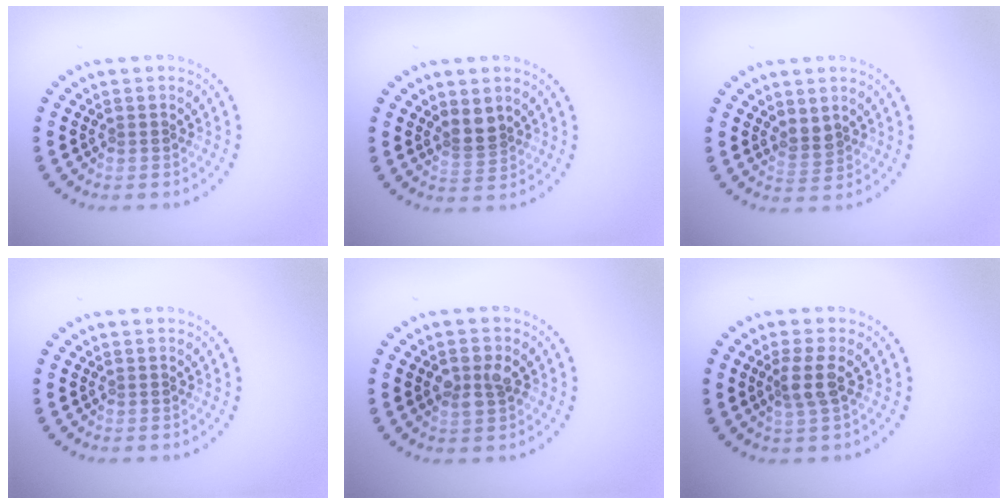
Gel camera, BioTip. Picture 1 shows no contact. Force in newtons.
{"total": 2.2, "press": 1.8, "slide": 1.3}
{"total": 1.5, "press": 1.3, "slide": 0.9}
{"total": 0.0}
{"total": 2.5, "press": 2.5, "slide": 0.1}
{"total": 2.1, "press": 1.8, "slide": 1.1}